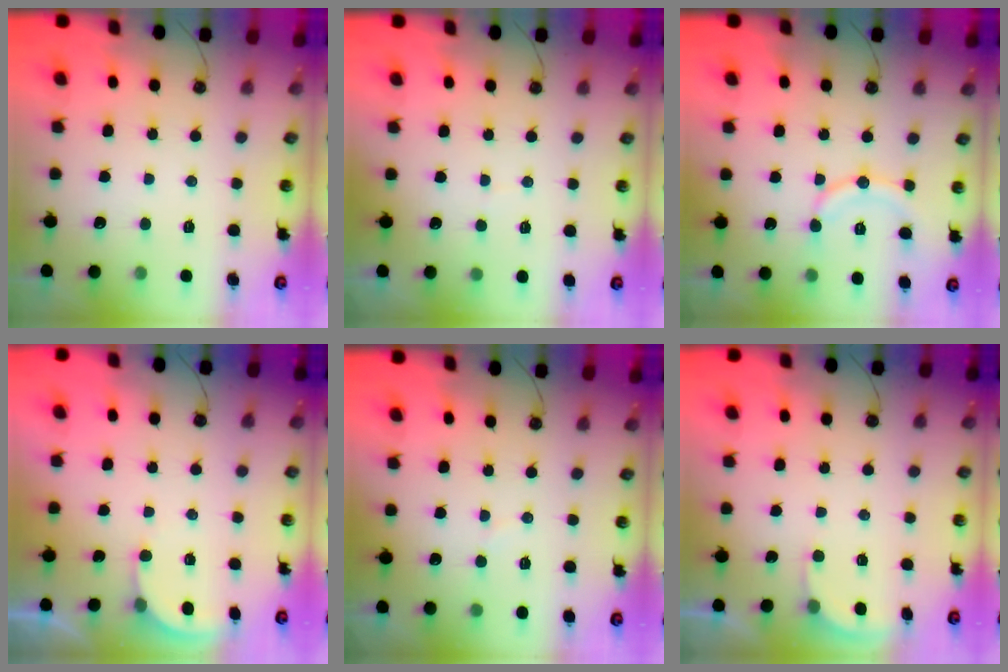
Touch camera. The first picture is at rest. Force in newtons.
{"total": 2.6, "press": 2.0, "slide": 1.6}
{"total": 10.3, "press": 10.3, "slide": 0.4}
{"total": 2.6, "press": 2.6, "slide": 0.0}
{"total": 4.6, "press": 4.6, "slide": 0.5}
{"total": 2.1, "press": 2.1, "slide": 0.1}